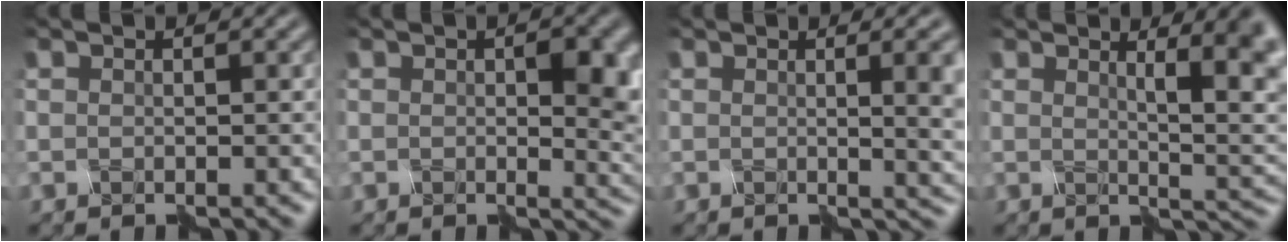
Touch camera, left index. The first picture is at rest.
{"total": 5.7, "force": [0.7, 2.6, 5.0], "torque": [-0.055, -0.001, 0.009]}
{"total": 7.2, "force": [0.4, 3.2, 6.4], "torque": [-0.033, 0.003, 0.003]}
{"total": 6.8, "force": [2.0, 1.9, 6.2], "torque": [-0.064, 0.001, 0.030]}